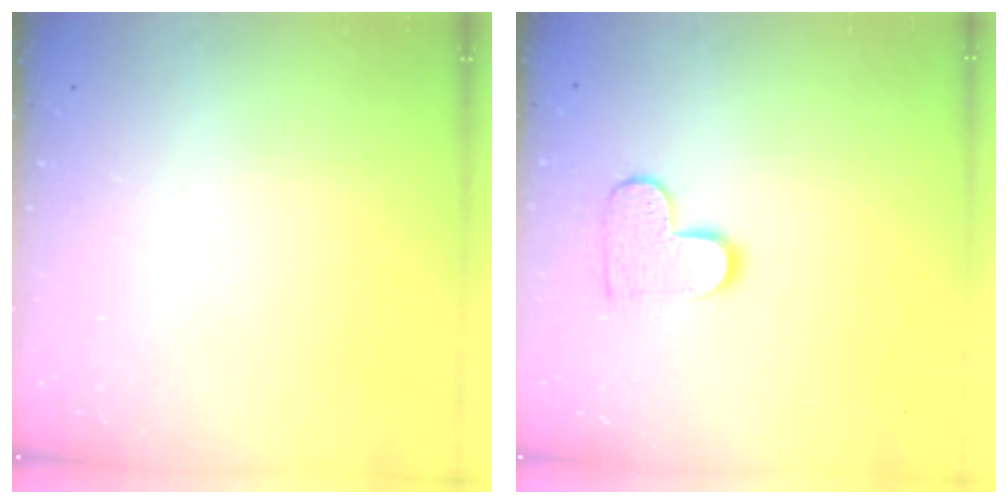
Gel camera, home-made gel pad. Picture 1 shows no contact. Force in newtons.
{"total": 9.3, "press": 9.3, "slide": 0.5}